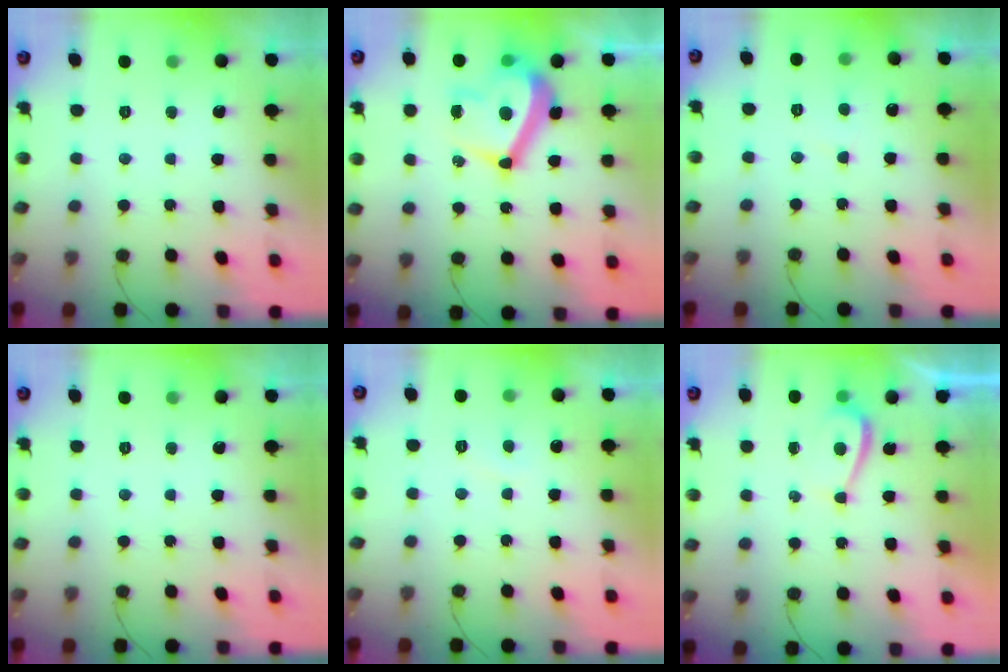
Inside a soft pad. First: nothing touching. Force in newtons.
{"total": 14.2, "press": 14.0, "slide": 2.4}
{"total": 3.4, "press": 3.4, "slide": 0.4}
{"total": 0.0}
{"total": 1.2, "press": 1.2, "slide": 0.3}
{"total": 3.4, "press": 3.4, "slide": 0.5}